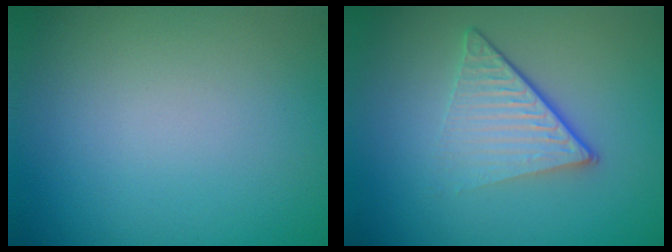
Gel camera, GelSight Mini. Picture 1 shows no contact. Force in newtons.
{"total": 5.0, "press": 3.0, "slide": 4.0}